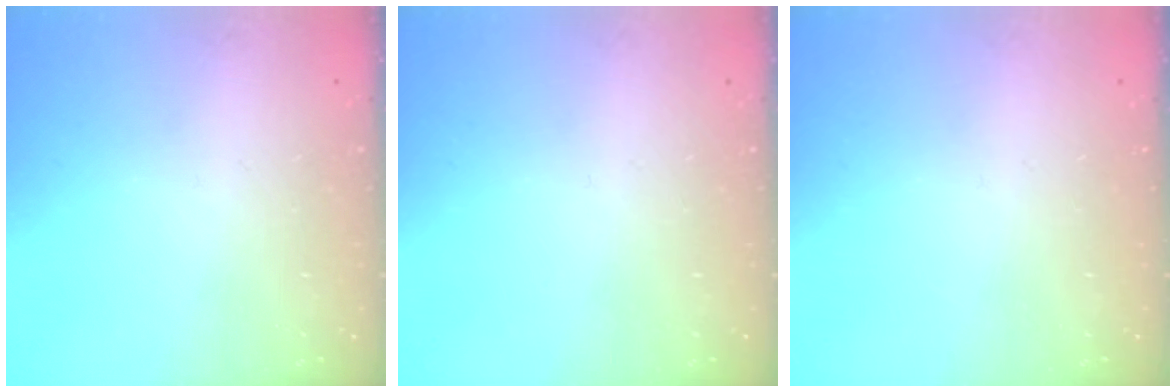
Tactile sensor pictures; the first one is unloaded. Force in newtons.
{"total": 0.0}
{"total": 0.0}